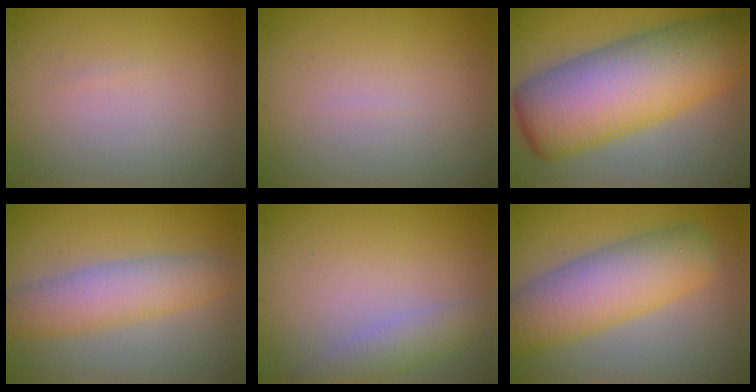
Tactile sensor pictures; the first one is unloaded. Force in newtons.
{"total": 0.0}
{"total": 12.2, "press": 12.2, "slide": 0.2}
{"total": 4.6, "press": 4.6, "slide": 0.3}
{"total": 2.4, "press": 2.4, "slide": 0.2}
{"total": 7.2, "press": 7.2, "slide": 0.4}